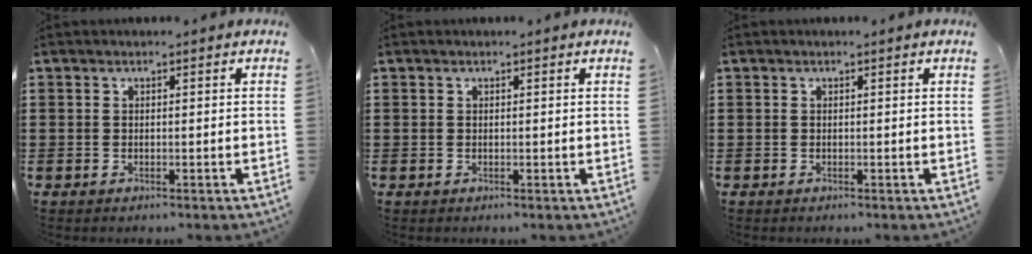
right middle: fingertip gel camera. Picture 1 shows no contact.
{"total": 0.0}
{"total": 0.0}